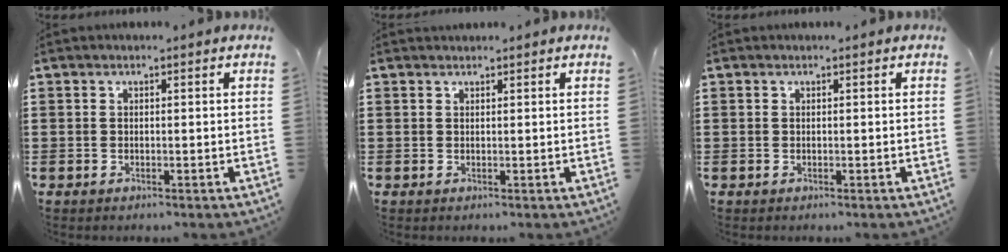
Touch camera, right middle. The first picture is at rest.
{"total": 0.7, "force": [0.6, 0.2, 0.0], "torque": [-0.002, 0.000, 0.013]}
{"total": 0.0}